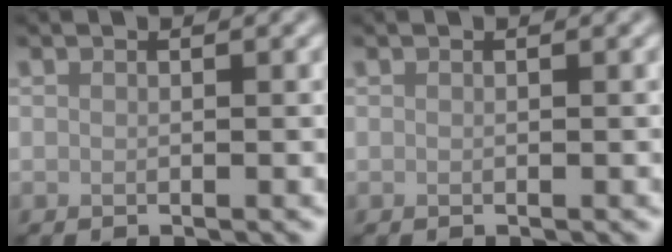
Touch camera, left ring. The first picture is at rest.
{"total": 0.0}